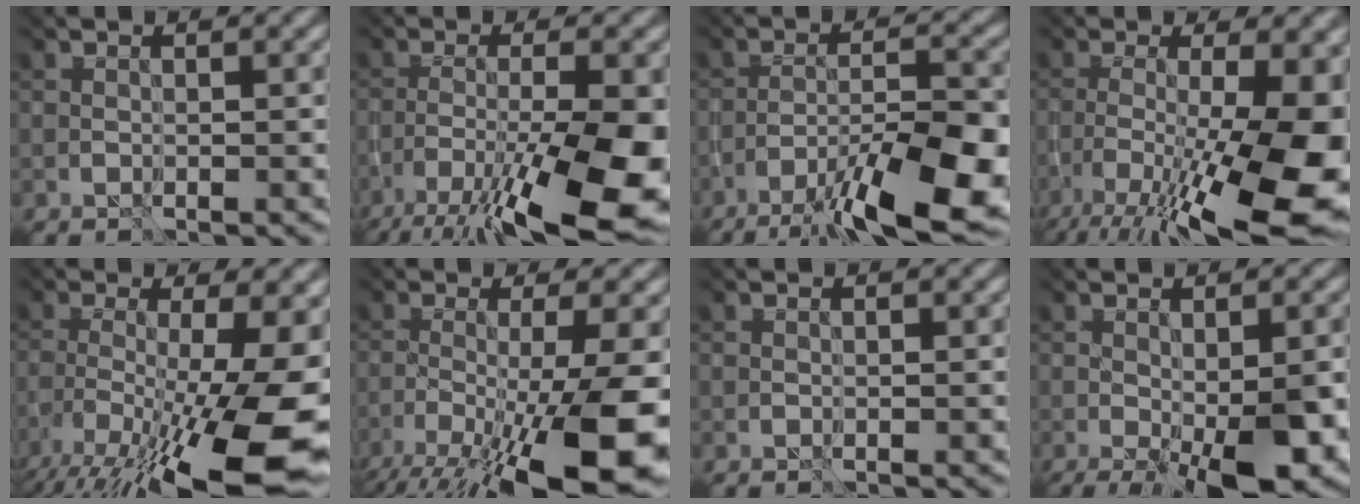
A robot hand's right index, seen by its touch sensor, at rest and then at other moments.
{"total": 13.0, "force": [-7.4, 3.2, 10.2], "torque": [-0.182, -0.009, -0.112]}
{"total": 11.2, "force": [-7.8, 2.3, 7.8], "torque": [-0.145, -0.002, -0.110]}
{"total": 17.7, "force": [-7.3, 6.0, 14.9], "torque": [-0.237, -0.004, -0.099]}
{"total": 18.1, "force": [-7.9, 6.5, 14.9], "torque": [-0.245, -0.020, -0.099]}
{"total": 15.2, "force": [-7.2, 4.6, 12.6], "torque": [-0.221, -0.014, -0.092]}
{"total": 0.0}
{"total": 9.7, "force": [-4.0, 3.3, 8.2], "torque": [-0.119, -0.018, -0.035]}